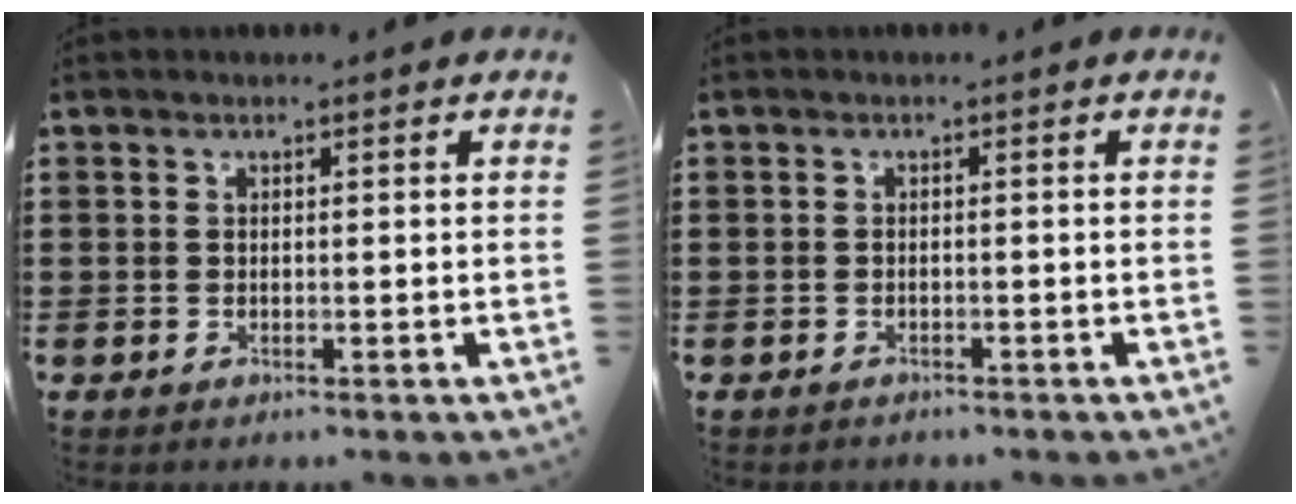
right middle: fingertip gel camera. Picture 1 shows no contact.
{"total": 0.8, "force": [-0.8, 0.3, -0.1], "torque": [0.000, 0.001, -0.016]}